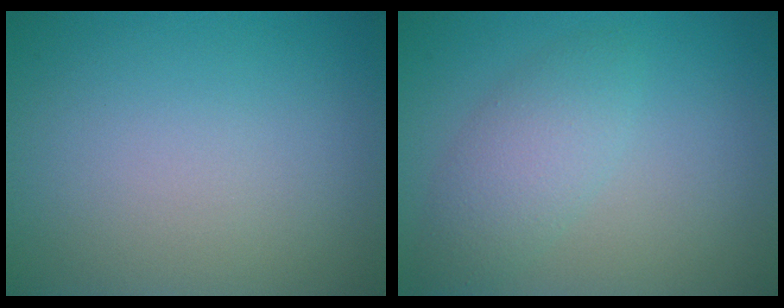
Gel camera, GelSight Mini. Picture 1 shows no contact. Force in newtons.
{"total": 3.1, "press": 3.1, "slide": 0.1}